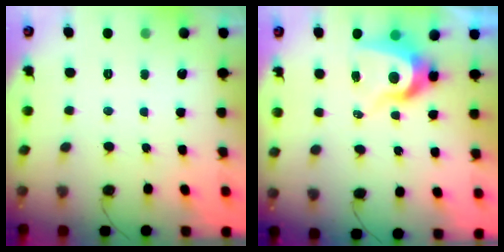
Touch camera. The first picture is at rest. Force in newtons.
{"total": 8.6, "press": 8.5, "slide": 0.9}